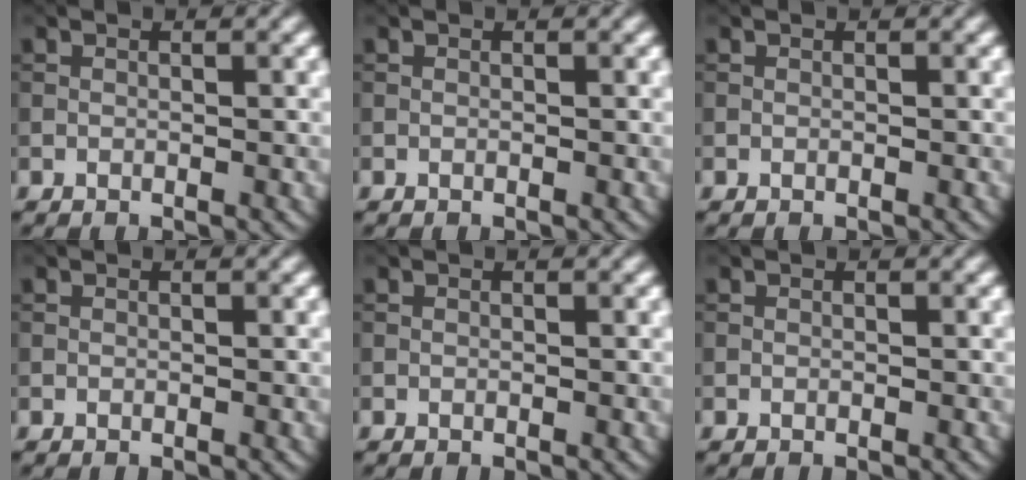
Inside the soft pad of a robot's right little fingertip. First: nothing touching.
{"total": 0.0}
{"total": 0.0}
{"total": 0.0}
{"total": 0.0}
{"total": 0.0}